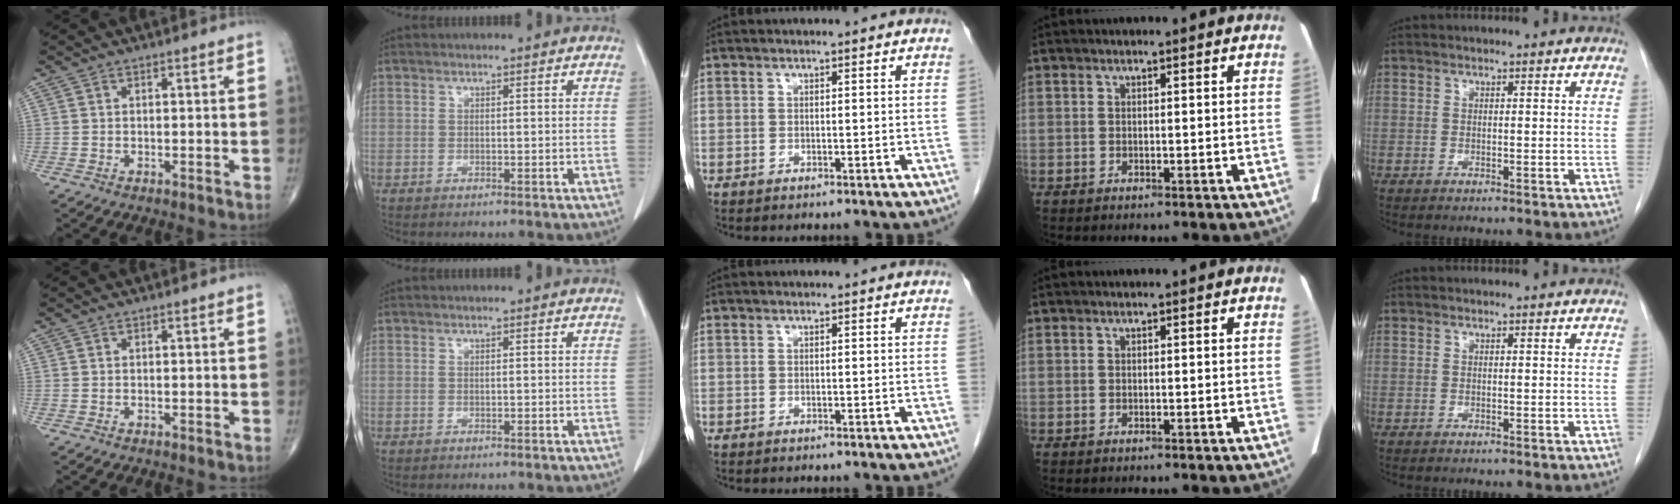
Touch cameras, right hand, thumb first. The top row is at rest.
{}